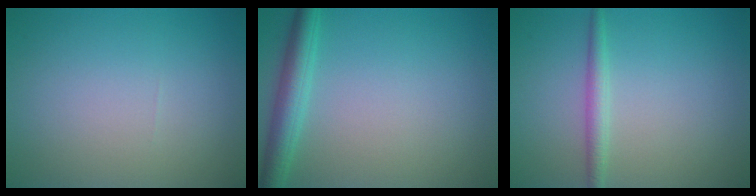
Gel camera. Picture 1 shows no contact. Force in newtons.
{"total": 3.4, "press": 3.3, "slide": 0.1}
{"total": 1.8, "press": 1.8, "slide": 0.0}